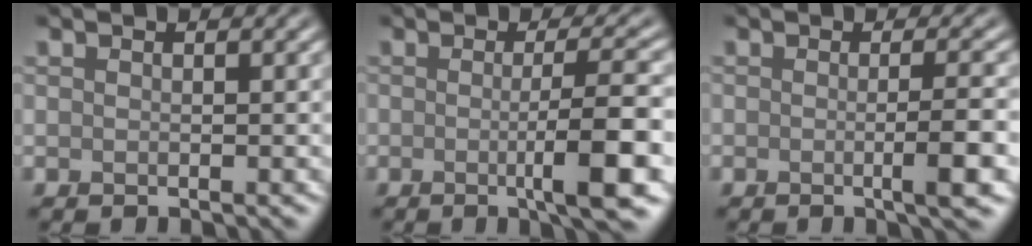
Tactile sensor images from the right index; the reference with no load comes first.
{"total": 6.0, "force": [-1.1, 0.9, 5.8], "torque": [-0.087, -0.003, -0.021]}
{"total": 3.4, "force": [-0.7, 0.6, 3.3], "torque": [-0.046, 0.000, -0.017]}